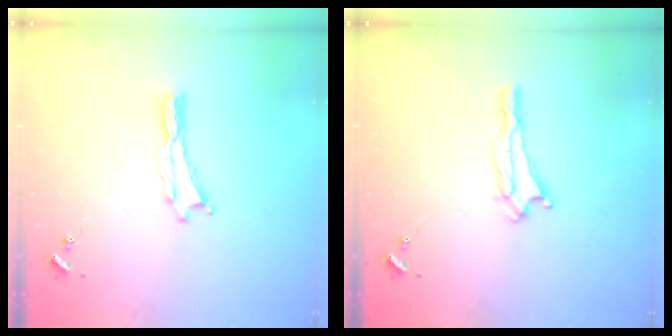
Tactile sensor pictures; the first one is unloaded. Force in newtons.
{"total": 1.0, "press": 1.0, "slide": 0.1}